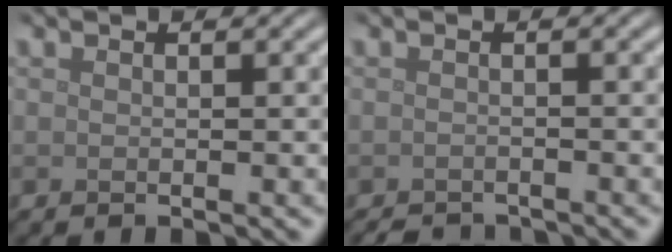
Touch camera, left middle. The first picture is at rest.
{"total": 2.4, "force": [-2.3, 0.3, 0.4], "torque": [-0.003, -0.007, -0.037]}